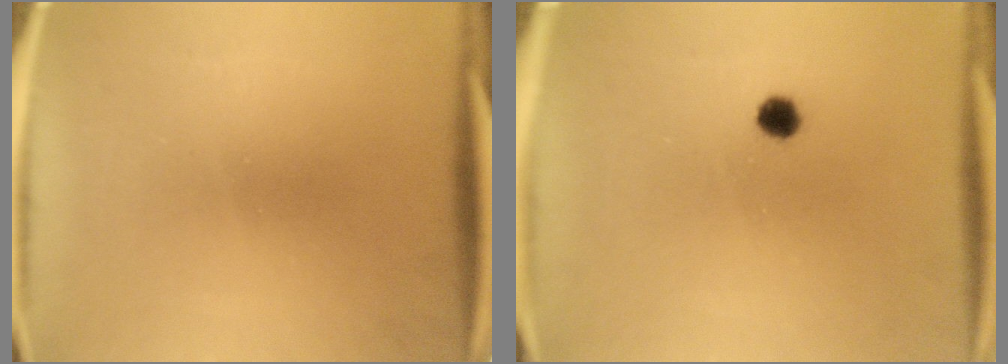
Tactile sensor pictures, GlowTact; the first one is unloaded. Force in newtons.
{"total": 1.8}